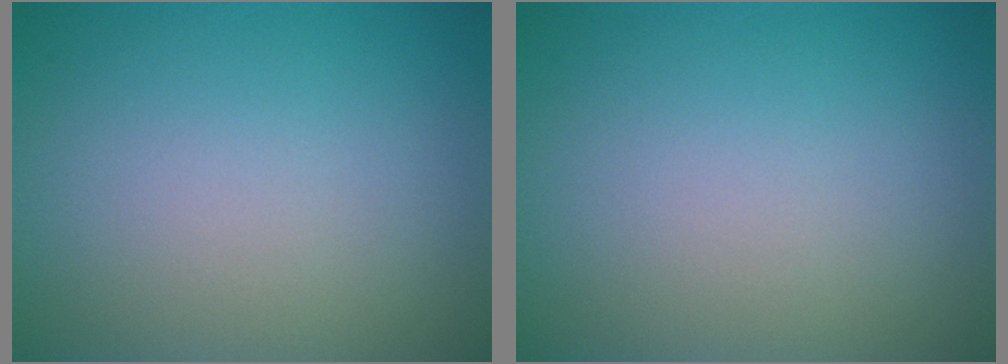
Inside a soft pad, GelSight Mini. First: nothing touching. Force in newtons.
{"total": 0.0}